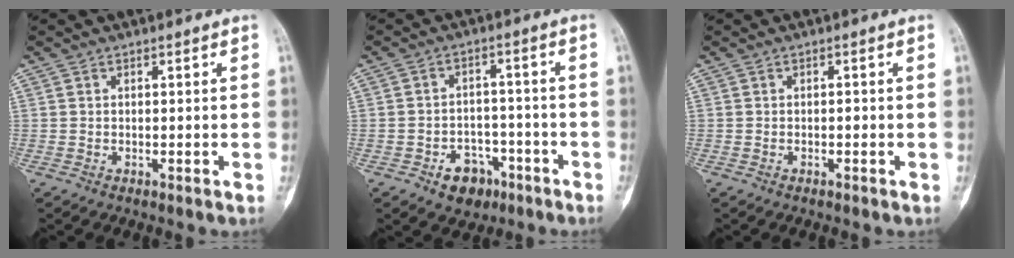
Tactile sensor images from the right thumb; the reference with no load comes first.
{"total": 7.1, "force": [-3.9, 5.1, 2.9], "torque": [-0.012, 0.036, -0.052]}
{"total": 0.6, "force": [-0.2, 0.3, 0.5], "torque": [-0.004, 0.001, -0.005]}